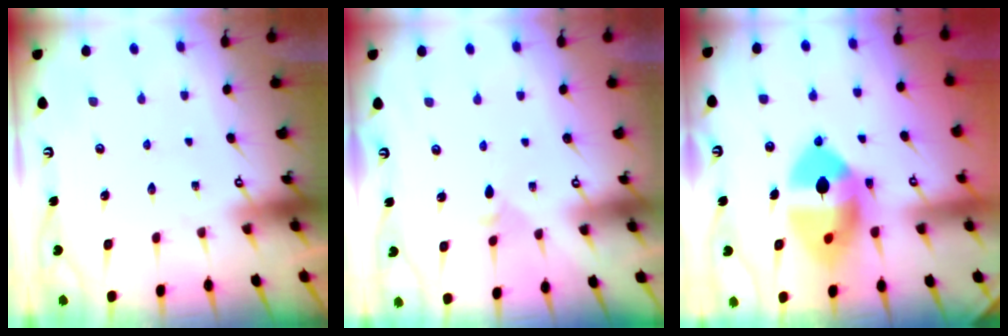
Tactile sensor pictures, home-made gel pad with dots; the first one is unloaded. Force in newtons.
{"total": 3.1, "press": 3.0, "slide": 0.6}
{"total": 14.2, "press": 14.0, "slide": 2.0}